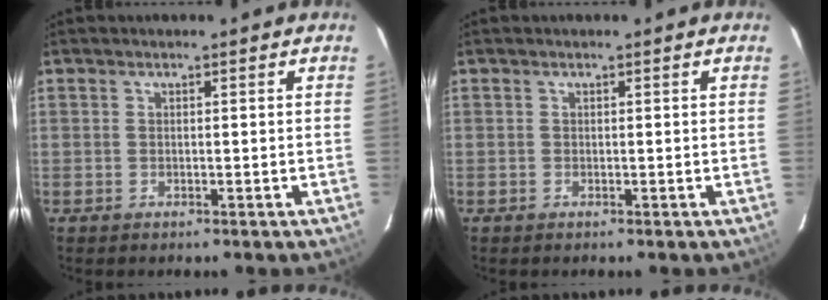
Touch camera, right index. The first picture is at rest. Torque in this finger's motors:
{"motor_torque": [0.13, 0.07, 0.12, 0.01]}